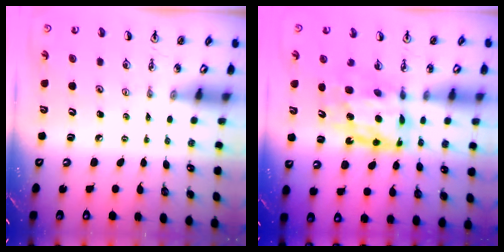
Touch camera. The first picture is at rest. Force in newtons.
{"total": 11.3, "press": 11.3, "slide": 1.2}